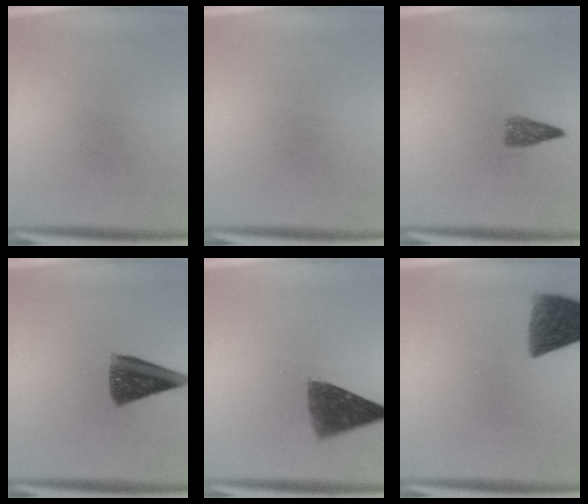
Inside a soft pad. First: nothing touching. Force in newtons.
{"total": 0.0}
{"total": 2.3}
{"total": 9.2}
{"total": 8.0}
{"total": 8.9}